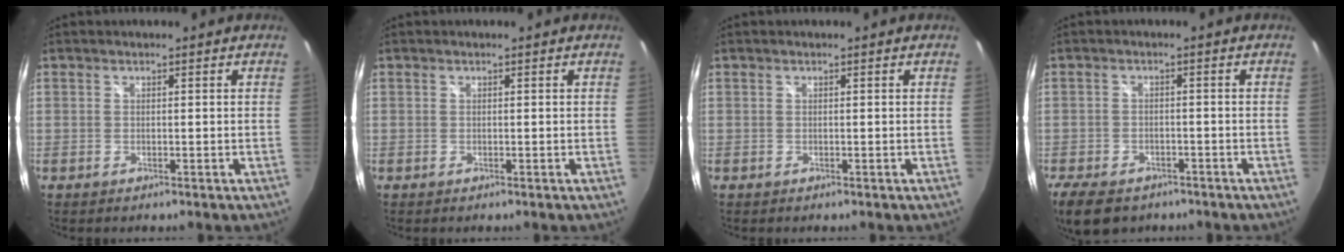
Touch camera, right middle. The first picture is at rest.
{"total": 0.0}
{"total": 0.0}
{"total": 9.5, "force": [-6.7, 5.0, 4.4], "torque": [-0.108, -0.017, -0.111]}